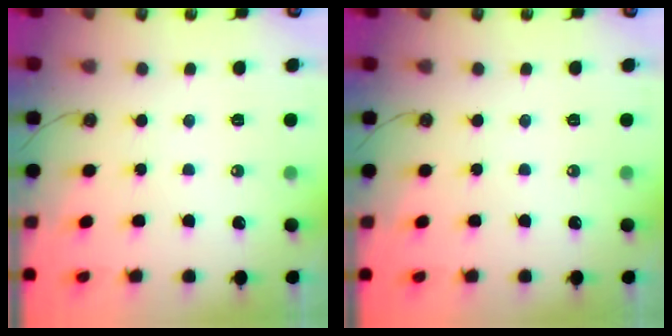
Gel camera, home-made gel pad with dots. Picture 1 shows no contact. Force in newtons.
{"total": 0.0}